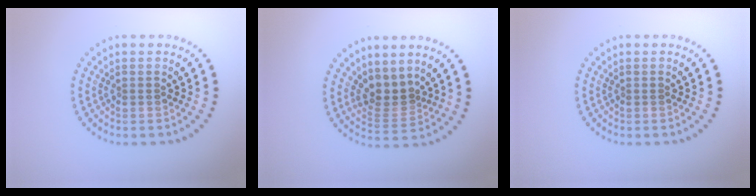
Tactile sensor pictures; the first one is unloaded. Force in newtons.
{"total": 2.8, "press": 2.2, "slide": 1.8}
{"total": 0.0}